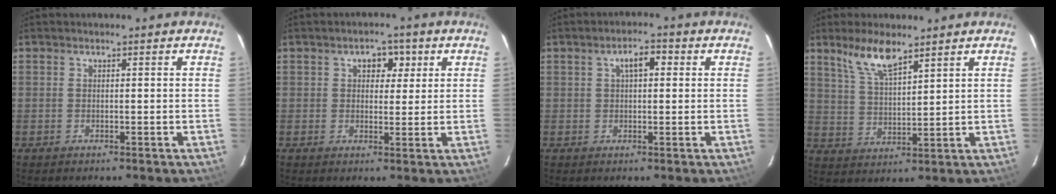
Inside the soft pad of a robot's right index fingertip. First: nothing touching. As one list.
[{"total": 3.9, "force": [1.6, 2.7, 2.2], "torque": [-0.027, 0.009, 0.022]}, {"total": 3.7, "force": [1.3, 1.5, 3.2], "torque": [-0.053, 0.013, 0.021]}, {"total": 7.7, "force": [5.8, 1.7, 4.8], "torque": [-0.095, 0.003, 0.120]}]